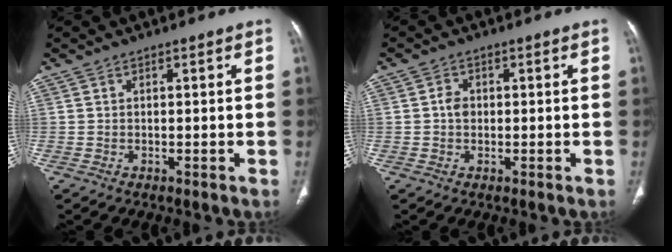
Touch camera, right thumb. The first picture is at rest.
{"total": 2.4, "force": [-0.1, 2.0, 1.4], "torque": [-0.015, 0.006, -0.005]}